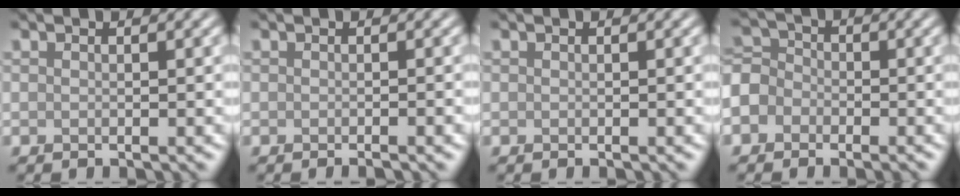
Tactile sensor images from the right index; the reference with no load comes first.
{"total": 1.0, "force": [-0.6, 0.0, 0.8], "torque": [-0.008, -0.001, -0.008]}
{"total": 0.0}
{"total": 5.0, "force": [-2.5, 4.1, 1.6], "torque": [-0.014, 0.008, -0.057]}